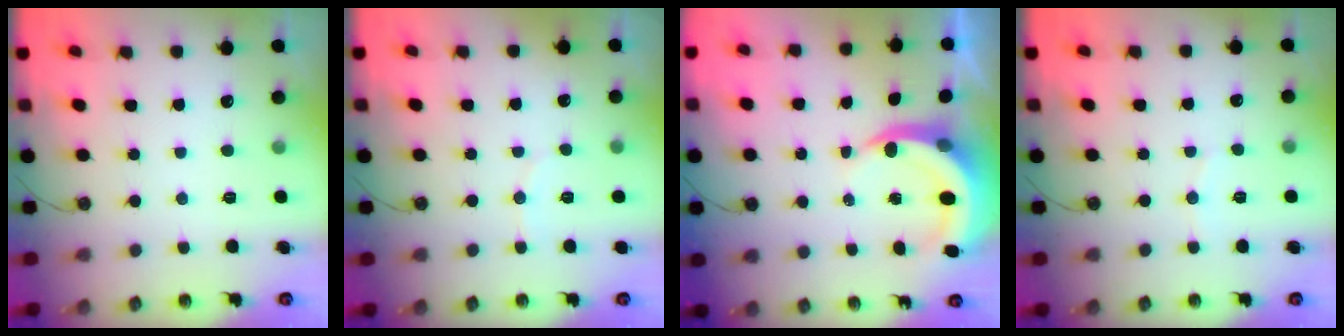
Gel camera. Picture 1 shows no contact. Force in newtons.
{"total": 4.5, "press": 4.4, "slide": 0.9}
{"total": 6.6, "press": 6.5, "slide": 0.8}
{"total": 3.1, "press": 3.1, "slide": 0.2}